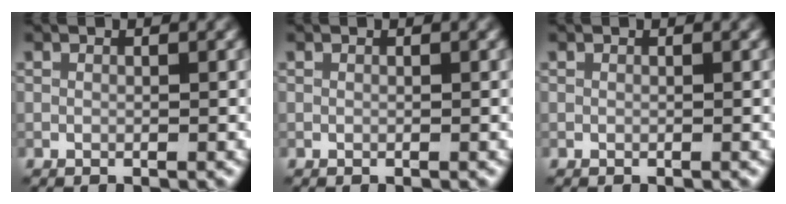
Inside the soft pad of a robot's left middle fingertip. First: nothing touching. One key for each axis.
{"total": 0.0}
{"total": 0.0}